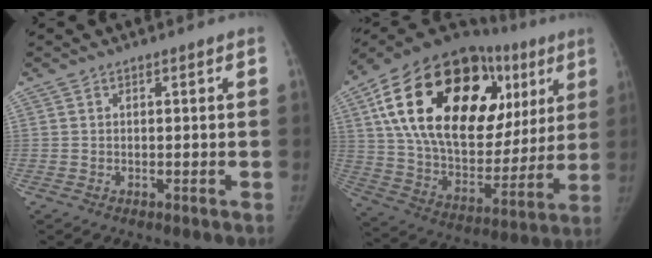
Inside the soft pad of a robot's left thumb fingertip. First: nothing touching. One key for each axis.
{"total": 37.4, "fx": 13.4, "fy": 21.2, "fz": 27.8, "tx": -0.435, "ty": 0.039, "tz": 0.226}